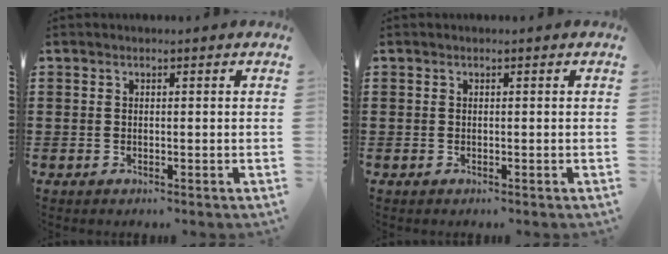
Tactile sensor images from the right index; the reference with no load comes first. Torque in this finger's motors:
{"motor_torque": [0.00, 0.00, 0.00, 0.00]}